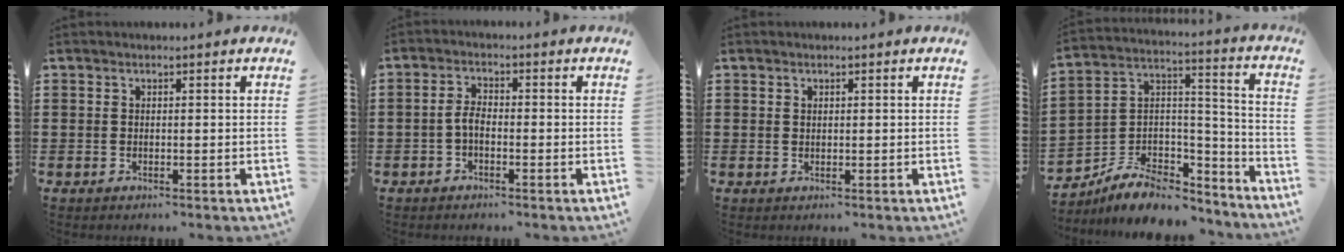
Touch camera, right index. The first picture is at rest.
{"total": 2.6, "force": [-1.0, 1.1, 2.1], "torque": [-0.055, -0.001, -0.025]}
{"total": 0.5, "force": [0.3, 0.4, 0.1], "torque": [-0.003, 0.001, 0.007]}
{"total": 7.4, "force": [-5.4, 4.3, 2.7], "torque": [-0.064, 0.009, -0.102]}